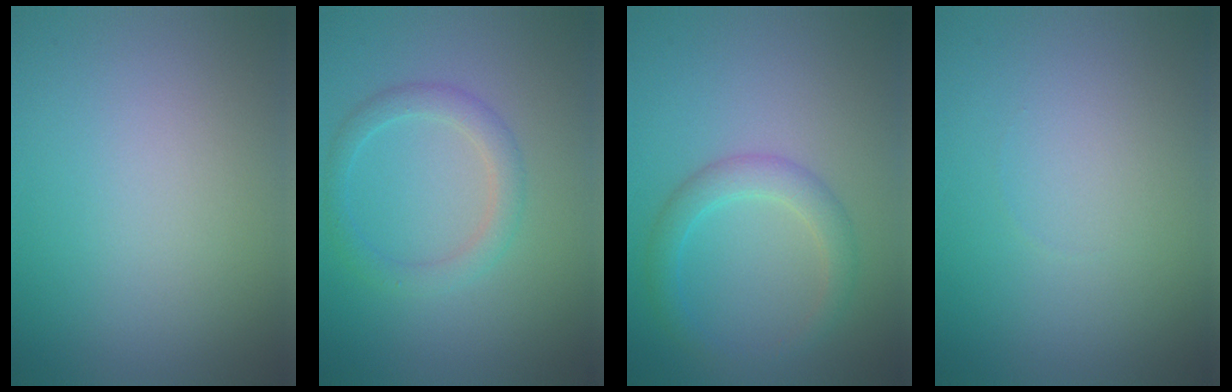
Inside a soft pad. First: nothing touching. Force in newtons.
{"total": 2.4, "press": 2.4, "slide": 0.1}
{"total": 2.8, "press": 2.8, "slide": 0.0}
{"total": 0.0}